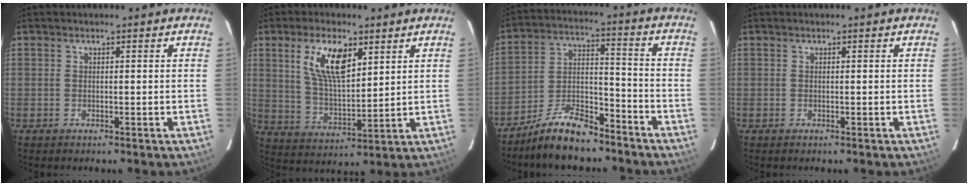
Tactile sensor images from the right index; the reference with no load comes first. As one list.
[{"total": 11.3, "force": [5.2, 4.8, 8.8], "torque": [-0.161, 0.007, 0.107]}, {"total": 12.0, "force": [-9.4, 4.1, 6.2], "torque": [-0.130, 0.019, -0.170]}, {"total": 0.0}]